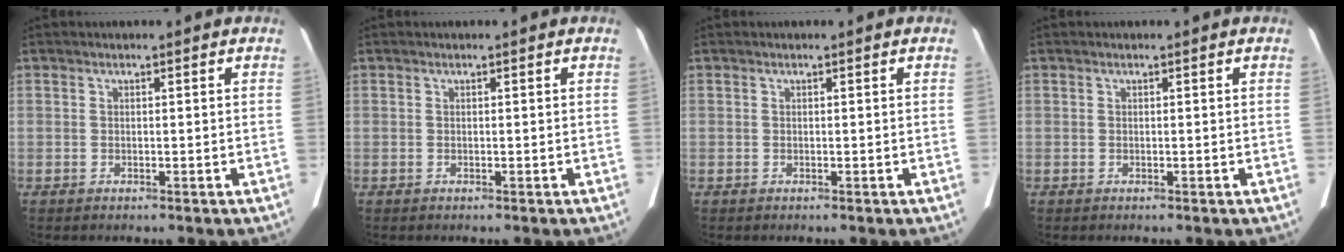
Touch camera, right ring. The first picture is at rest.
{"total": 0.0}
{"total": 0.0}
{"total": 0.0}